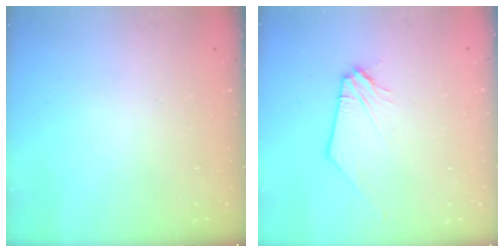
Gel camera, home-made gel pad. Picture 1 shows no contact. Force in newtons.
{"total": 1.2, "press": 1.2, "slide": 0.1}